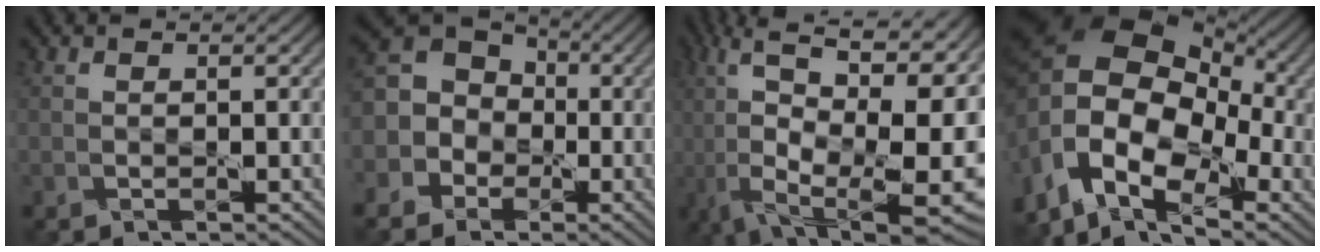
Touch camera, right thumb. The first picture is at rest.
{"total": 9.9, "force": [-1.1, 9.1, 3.8], "torque": [-0.123, 0.016, -0.055]}
{"total": 16.5, "force": [-3.6, 6.8, 14.6], "torque": [-0.262, -0.003, -0.069]}
{"total": 16.8, "force": [-1.8, 11.4, 12.2], "torque": [-0.250, -0.018, -0.030]}